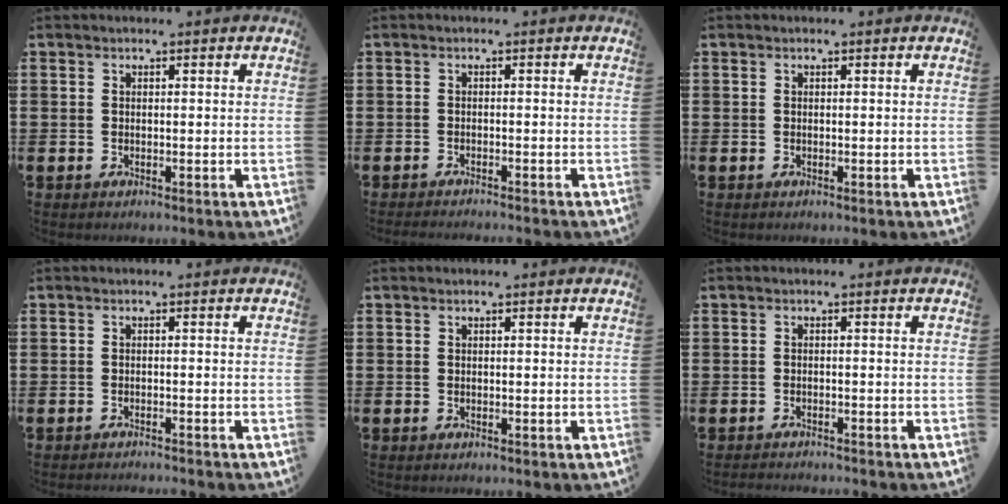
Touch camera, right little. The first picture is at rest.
{"total": 0.9, "force": [-0.9, -0.2, 0.1], "torque": [-0.001, -0.001, -0.018]}
{"total": 0.0}
{"total": 0.8, "force": [-0.7, -0.2, 0.0], "torque": [0.000, 0.000, -0.015]}
{"total": 0.0}
{"total": 0.9, "force": [-0.9, 0.0, 0.0], "torque": [-0.002, -0.001, -0.019]}